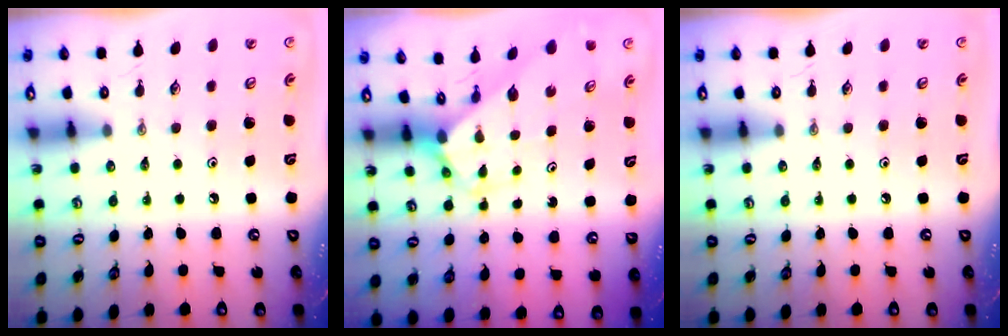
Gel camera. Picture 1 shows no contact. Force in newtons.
{"total": 2.4, "press": 2.4, "slide": 0.2}
{"total": 0.0}